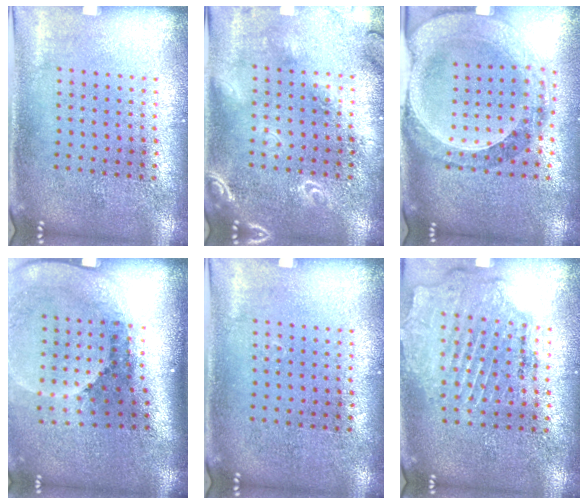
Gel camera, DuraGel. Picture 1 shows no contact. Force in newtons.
{"total": 1.7, "press": 1.7, "slide": 0.2}
{"total": 1.4, "press": 1.4, "slide": 0.3}
{"total": 2.5, "press": 1.7, "slide": 1.8}
{"total": 0.0}
{"total": 1.6, "press": 1.6, "slide": 0.5}